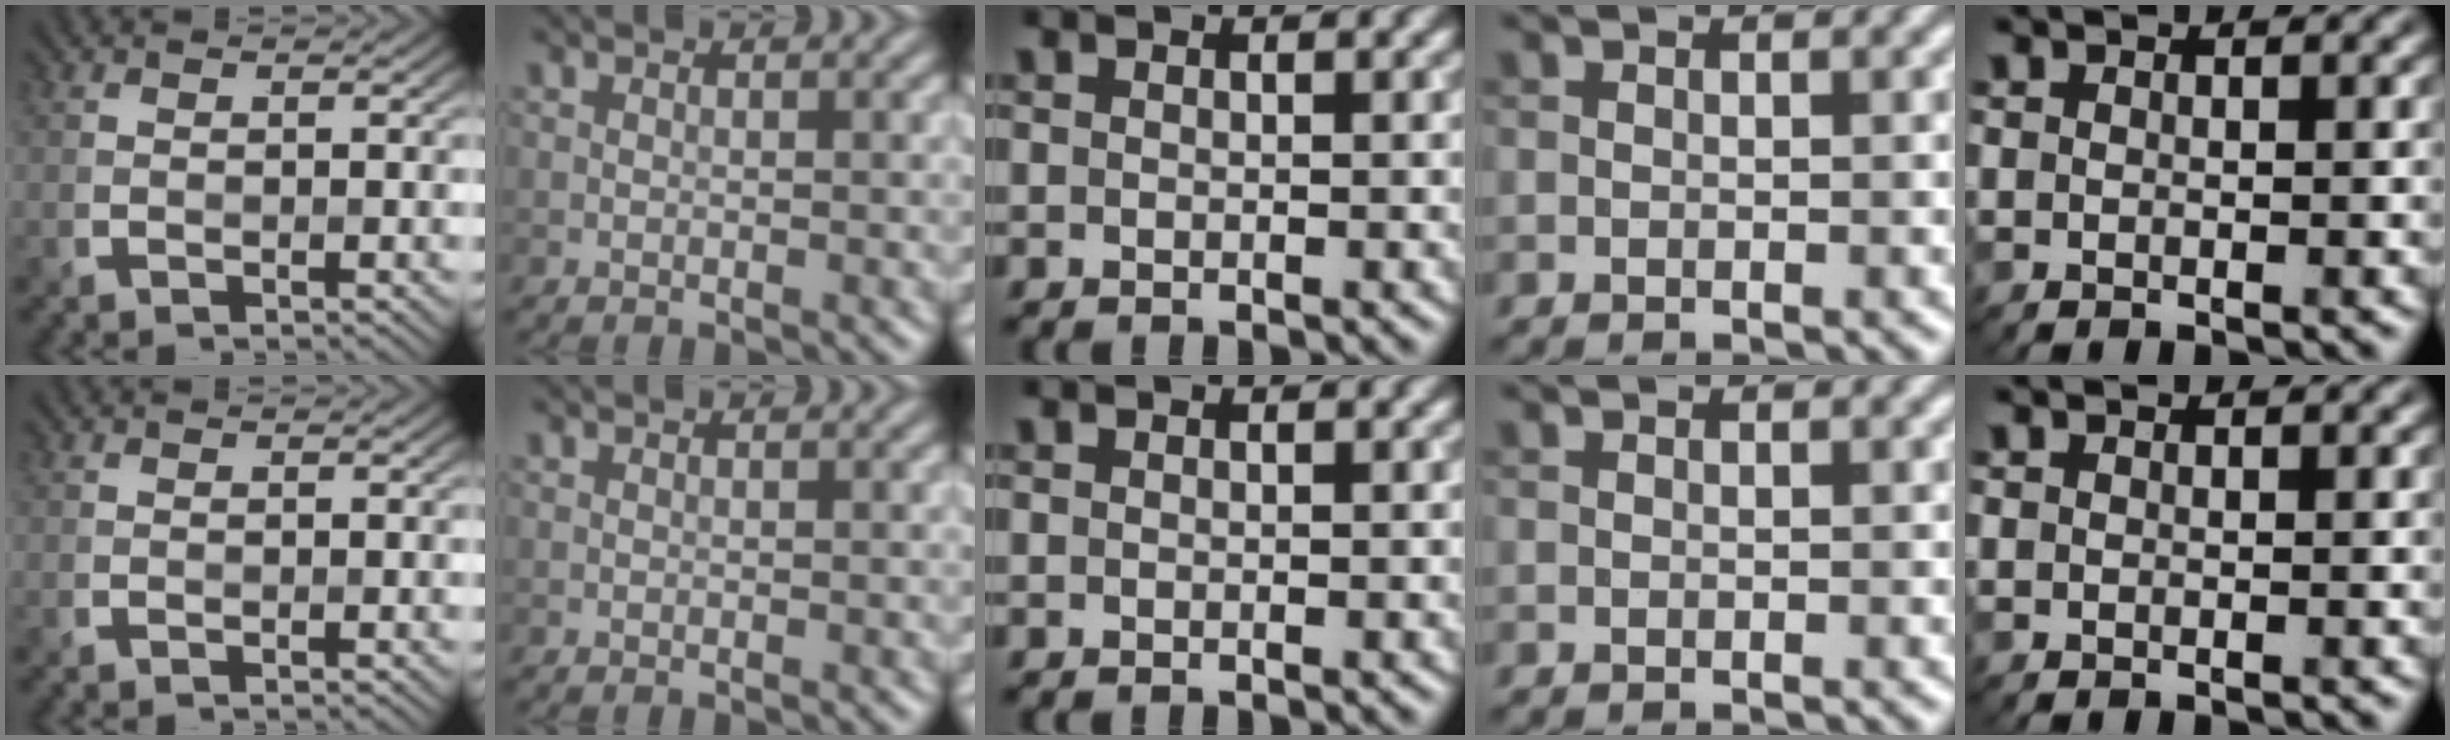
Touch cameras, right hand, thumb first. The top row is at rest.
{}